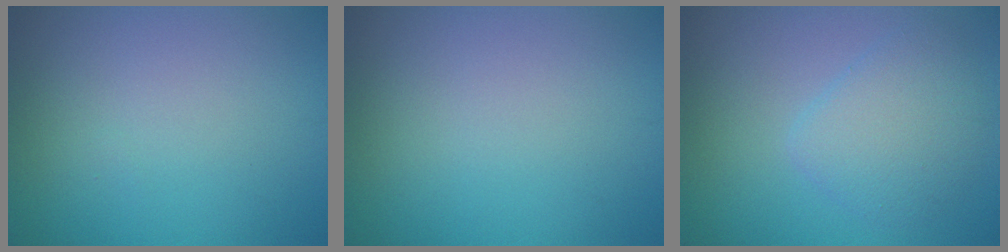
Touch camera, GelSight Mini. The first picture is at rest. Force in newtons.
{"total": 0.0}
{"total": 3.3, "press": 3.3, "slide": 0.2}